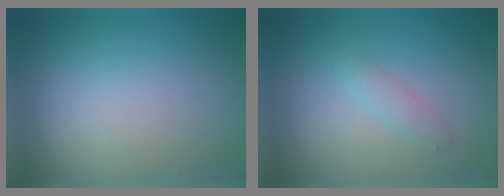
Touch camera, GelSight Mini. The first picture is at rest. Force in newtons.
{"total": 1.4, "press": 1.4, "slide": 0.0}